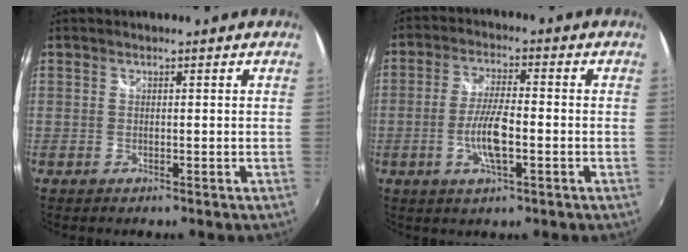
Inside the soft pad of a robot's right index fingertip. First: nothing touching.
{"total": 7.4, "force": [-2.2, 1.7, 6.9], "torque": [-0.138, -0.002, -0.043]}